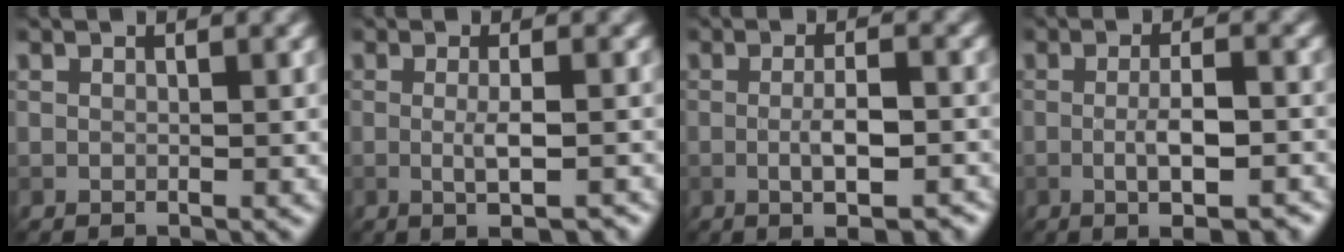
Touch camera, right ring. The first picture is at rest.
{"total": 3.3, "force": [-0.5, 0.7, 3.2], "torque": [-0.051, -0.005, -0.005]}
{"total": 4.6, "force": [-1.2, 1.1, 4.3], "torque": [-0.071, -0.005, -0.014]}
{"total": 5.1, "force": [-1.4, 1.2, 4.7], "torque": [-0.077, -0.004, -0.017]}